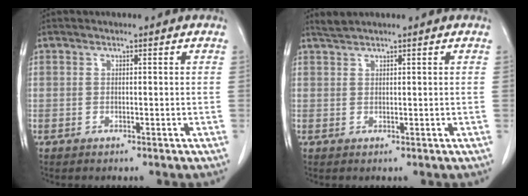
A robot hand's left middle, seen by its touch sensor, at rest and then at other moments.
{"total": 1.3, "force": [1.3, -0.4, 0.1], "torque": [-0.008, 0.004, 0.031]}